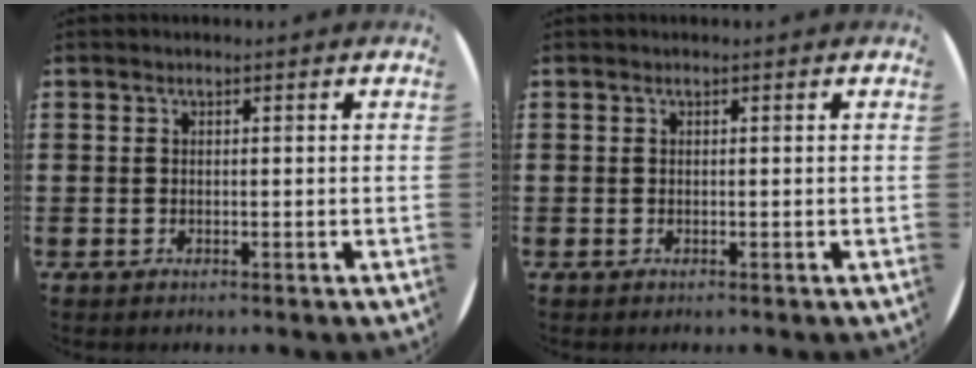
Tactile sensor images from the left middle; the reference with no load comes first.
{"total": 0.0}